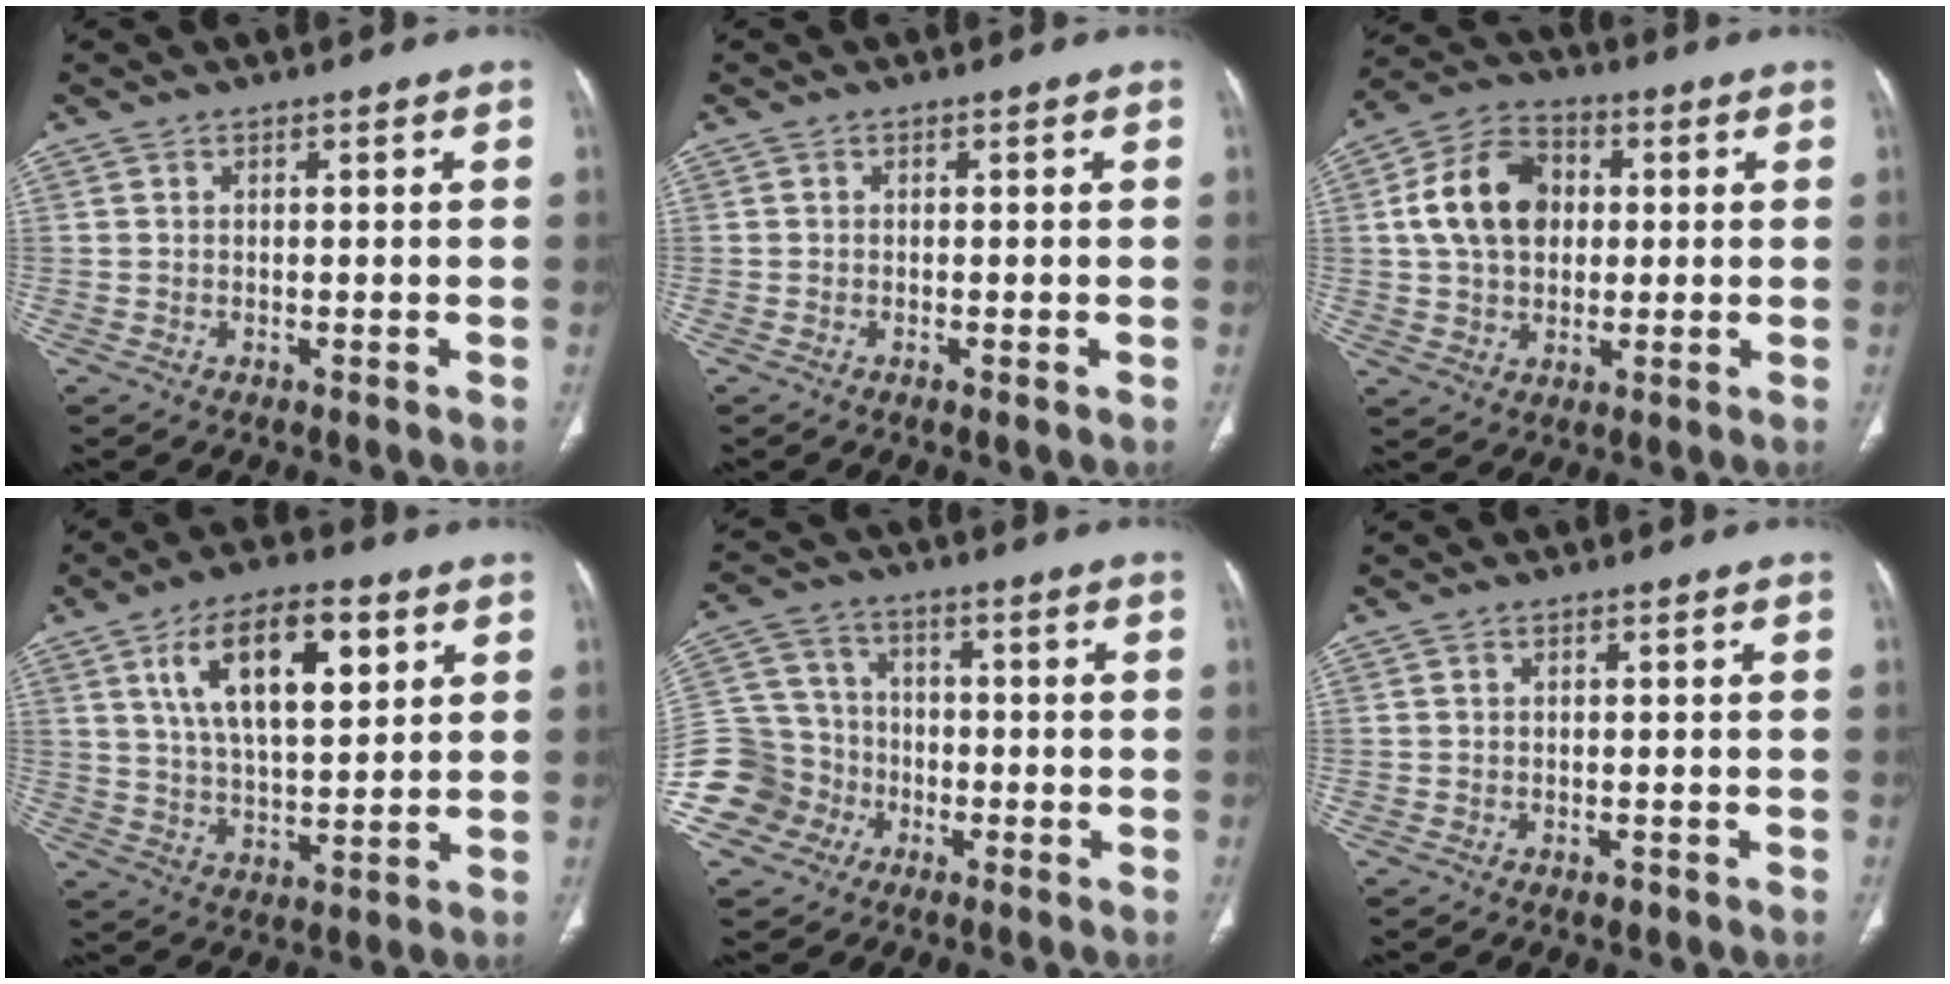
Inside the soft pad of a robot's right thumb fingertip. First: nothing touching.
{"total": 0.7, "force": [-0.4, 0.1, 0.5], "torque": [-0.012, -0.002, -0.007]}
{"total": 13.2, "force": [1.7, 9.8, 8.7], "torque": [-0.136, 0.015, 0.024]}
{"total": 15.4, "force": [6.1, 6.9, 12.4], "torque": [-0.186, -0.011, 0.108]}
{"total": 13.7, "force": [-5.5, 12.3, 2.5], "torque": [-0.046, 0.062, -0.095]}
{"total": 0.8, "force": [-0.6, 0.5, 0.4], "torque": [-0.002, 0.000, -0.007]}